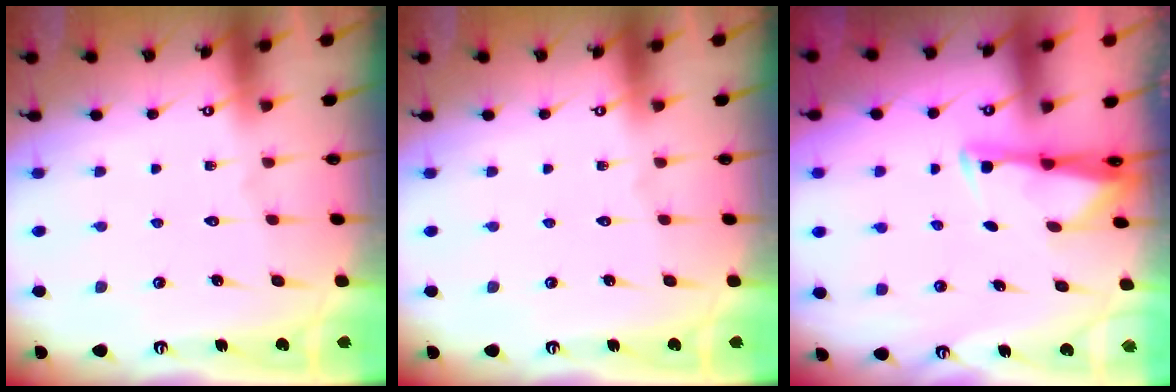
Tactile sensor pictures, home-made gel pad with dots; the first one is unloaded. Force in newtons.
{"total": 0.0}
{"total": 2.9, "press": 2.9, "slide": 0.4}